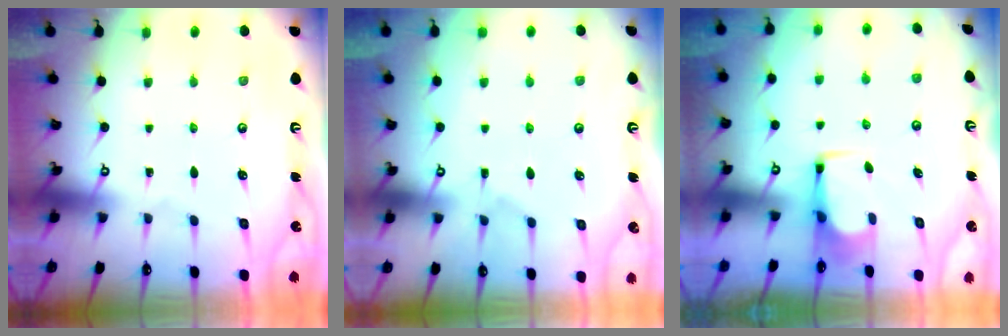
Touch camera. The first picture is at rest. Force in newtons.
{"total": 2.4, "press": 2.1, "slide": 1.1}
{"total": 2.7, "press": 2.6, "slide": 0.4}